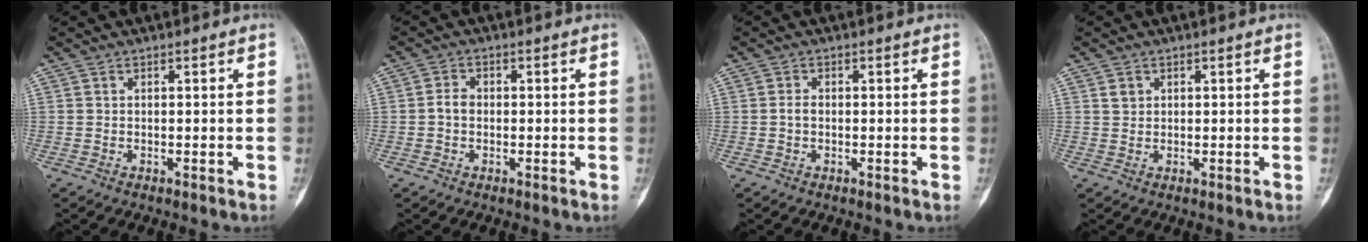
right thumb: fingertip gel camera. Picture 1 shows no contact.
{"total": 2.3, "force": [-0.3, 1.8, 1.5], "torque": [-0.021, 0.009, -0.011]}
{"total": 1.2, "force": [-0.2, 0.8, 0.9], "torque": [-0.016, 0.001, -0.005]}
{"total": 1.6, "force": [0.8, 1.3, 0.6], "torque": [-0.001, -0.001, 0.014]}